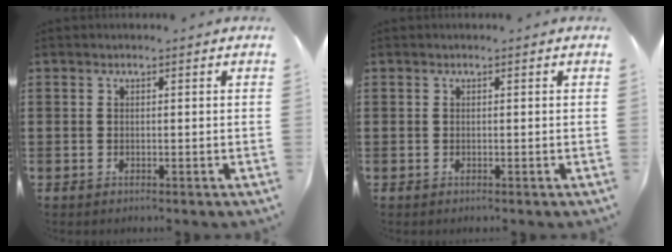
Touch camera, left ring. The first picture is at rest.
{"total": 0.0}